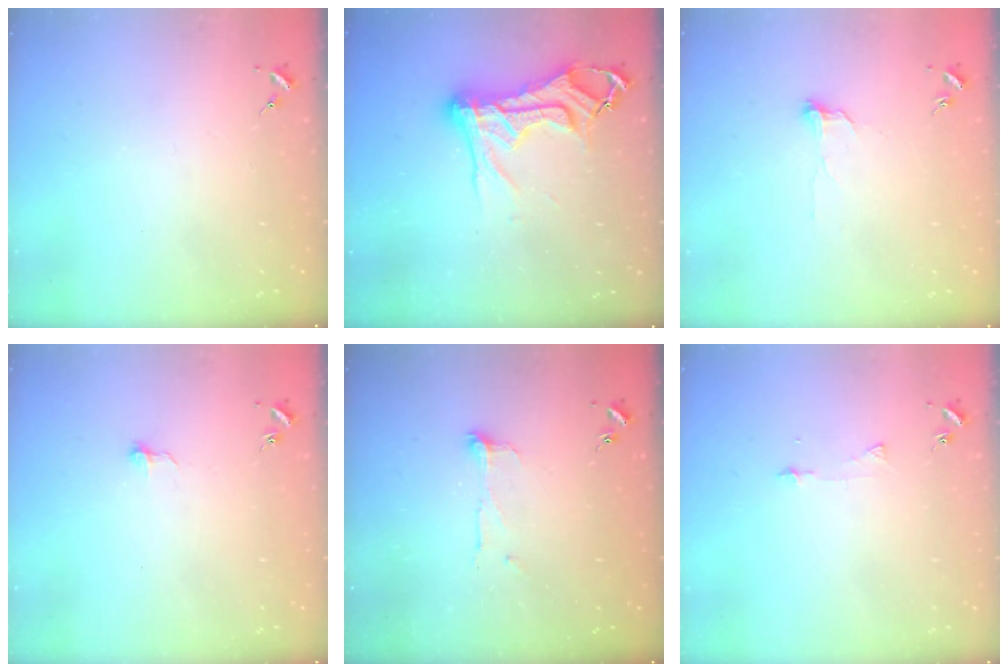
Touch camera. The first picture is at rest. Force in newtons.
{"total": 17.6, "press": 17.6, "slide": 1.8}
{"total": 5.5, "press": 5.5, "slide": 0.5}
{"total": 4.2, "press": 4.2, "slide": 0.3}
{"total": 7.3, "press": 7.2, "slide": 0.6}
{"total": 4.2, "press": 4.2, "slide": 0.5}